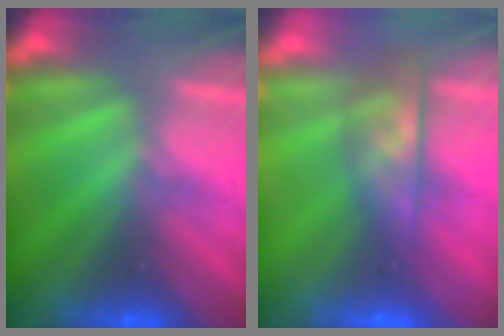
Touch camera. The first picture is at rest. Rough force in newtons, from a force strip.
{"total": 7.2}